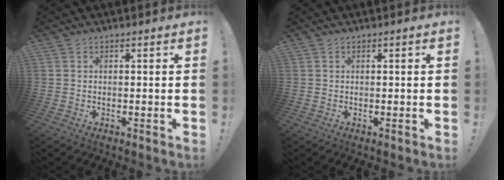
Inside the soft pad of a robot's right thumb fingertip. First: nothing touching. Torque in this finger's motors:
{"motor_torque": [0.02, 0.23, 0.08, -0.11, 0.00]}